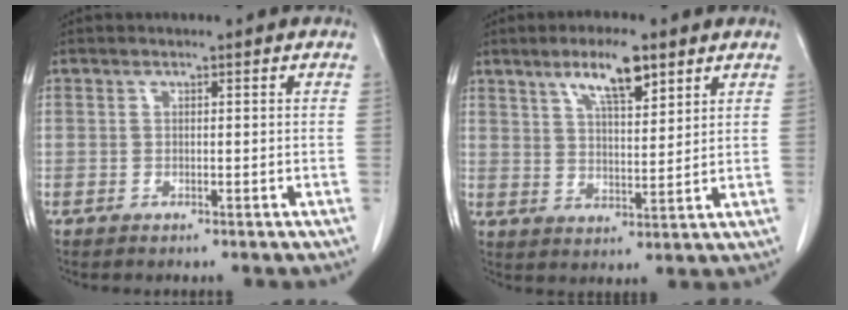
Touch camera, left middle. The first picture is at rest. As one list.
[{"total": 7.8, "force": [4.9, 1.7, 5.8], "torque": [-0.105, 0.004, 0.087]}]